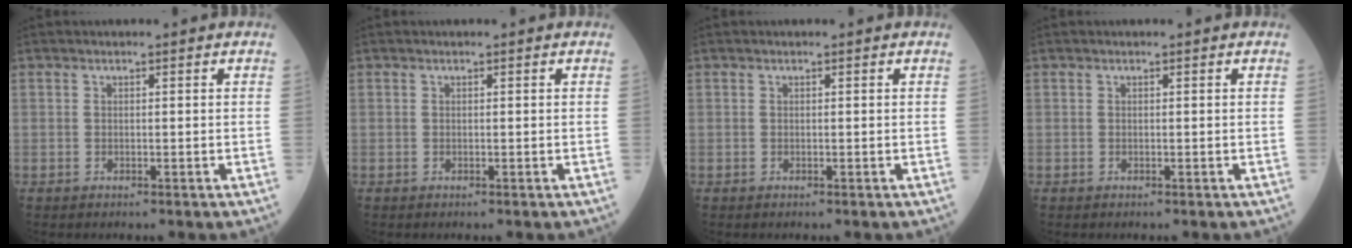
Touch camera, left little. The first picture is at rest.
{"total": 0.0}
{"total": 0.0}
{"total": 0.0}